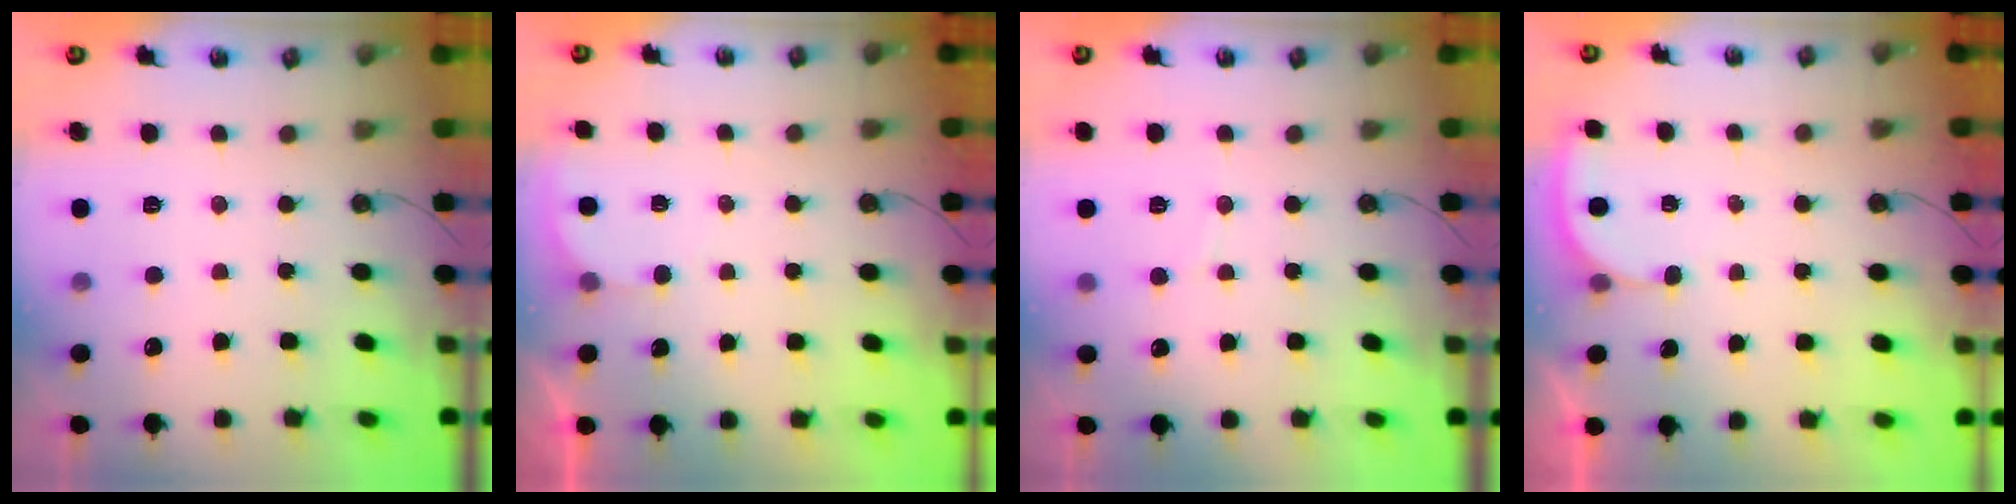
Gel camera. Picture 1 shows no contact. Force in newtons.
{"total": 1.4, "press": 1.4, "slide": 0.1}
{"total": 2.5, "press": 2.5, "slide": 0.2}
{"total": 2.3, "press": 2.3, "slide": 0.2}